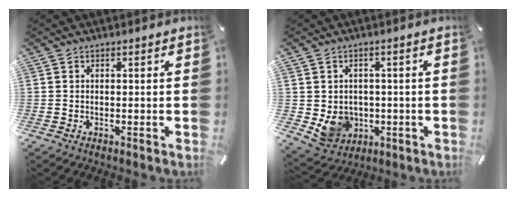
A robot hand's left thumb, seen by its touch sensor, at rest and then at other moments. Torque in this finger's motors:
{"motor_torque": [0.01, 0.03, 0.20, -0.20, 0.00]}